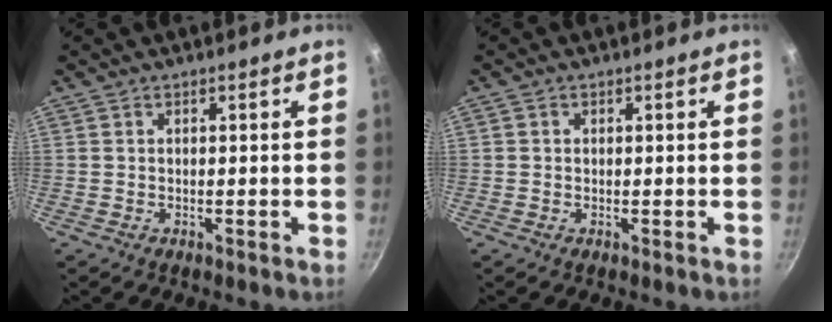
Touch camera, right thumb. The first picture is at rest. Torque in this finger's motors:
{"motor_torque": [0.19, -0.46, -0.19, -0.18, -0.04]}